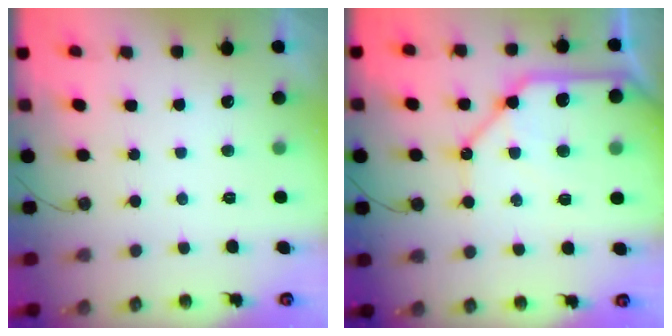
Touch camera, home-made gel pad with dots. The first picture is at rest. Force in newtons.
{"total": 17.9, "press": 17.8, "slide": 1.9}